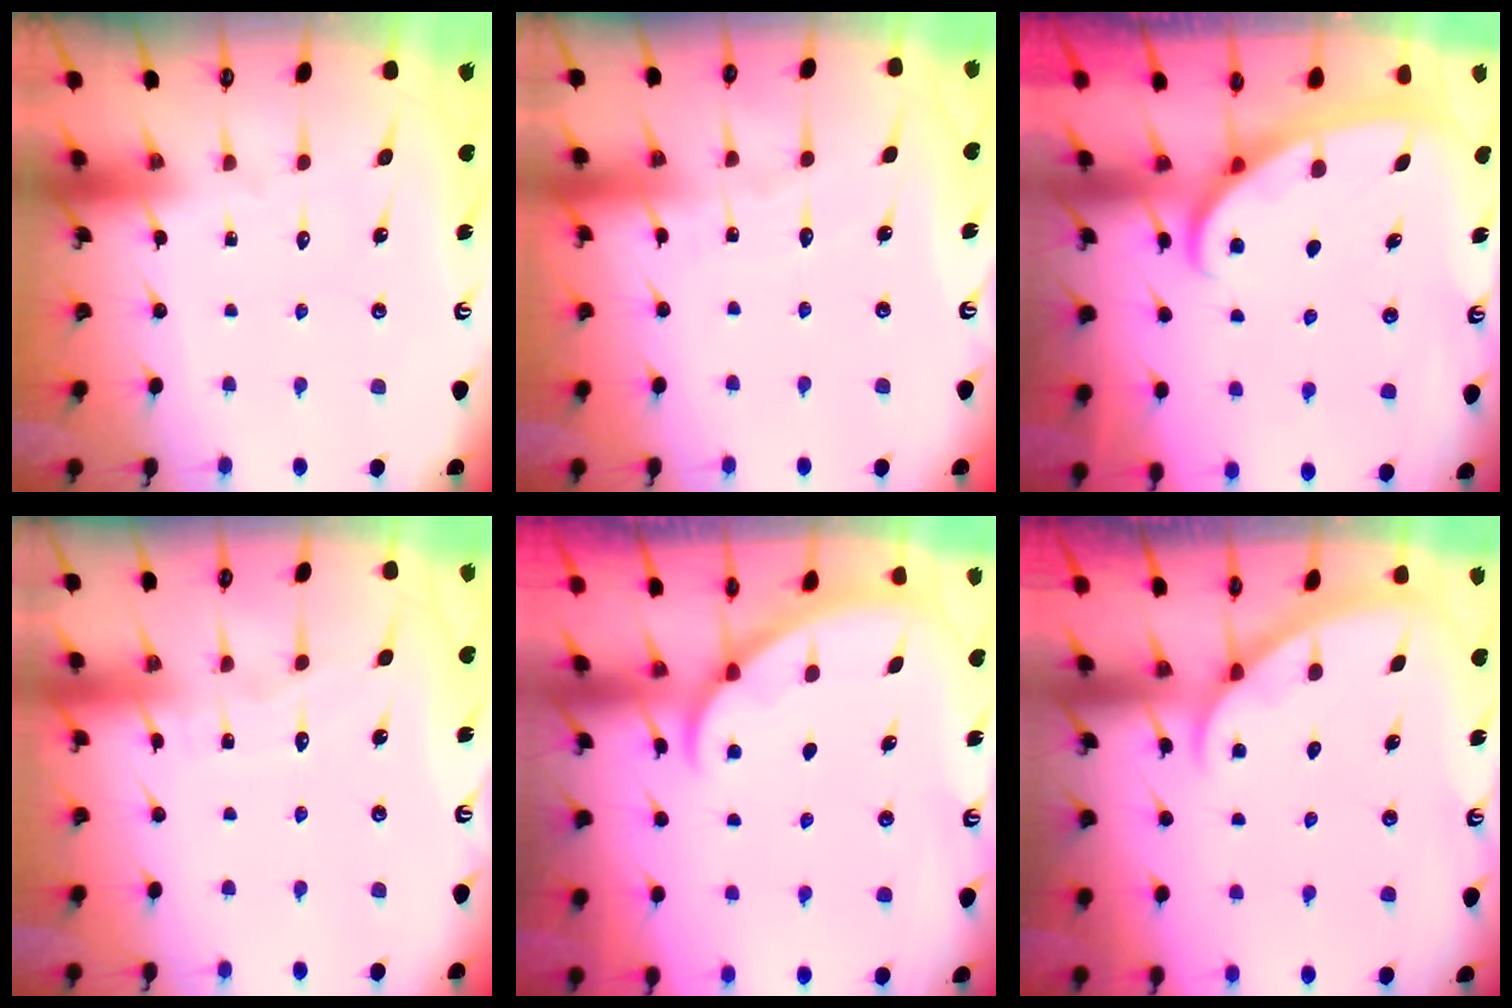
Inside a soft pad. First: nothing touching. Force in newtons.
{"total": 3.2, "press": 3.2, "slide": 0.3}
{"total": 2.8, "press": 2.7, "slide": 0.3}
{"total": 3.7, "press": 3.6, "slide": 0.3}
{"total": 2.1, "press": 2.1, "slide": 0.2}
{"total": 1.9, "press": 1.9, "slide": 0.2}